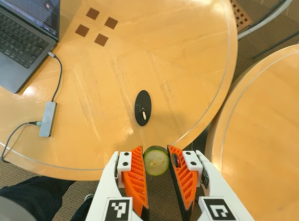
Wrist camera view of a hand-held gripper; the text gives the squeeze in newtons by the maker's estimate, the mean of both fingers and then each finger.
{"total": 7.7, "left": 7.8, "right": 7.5}